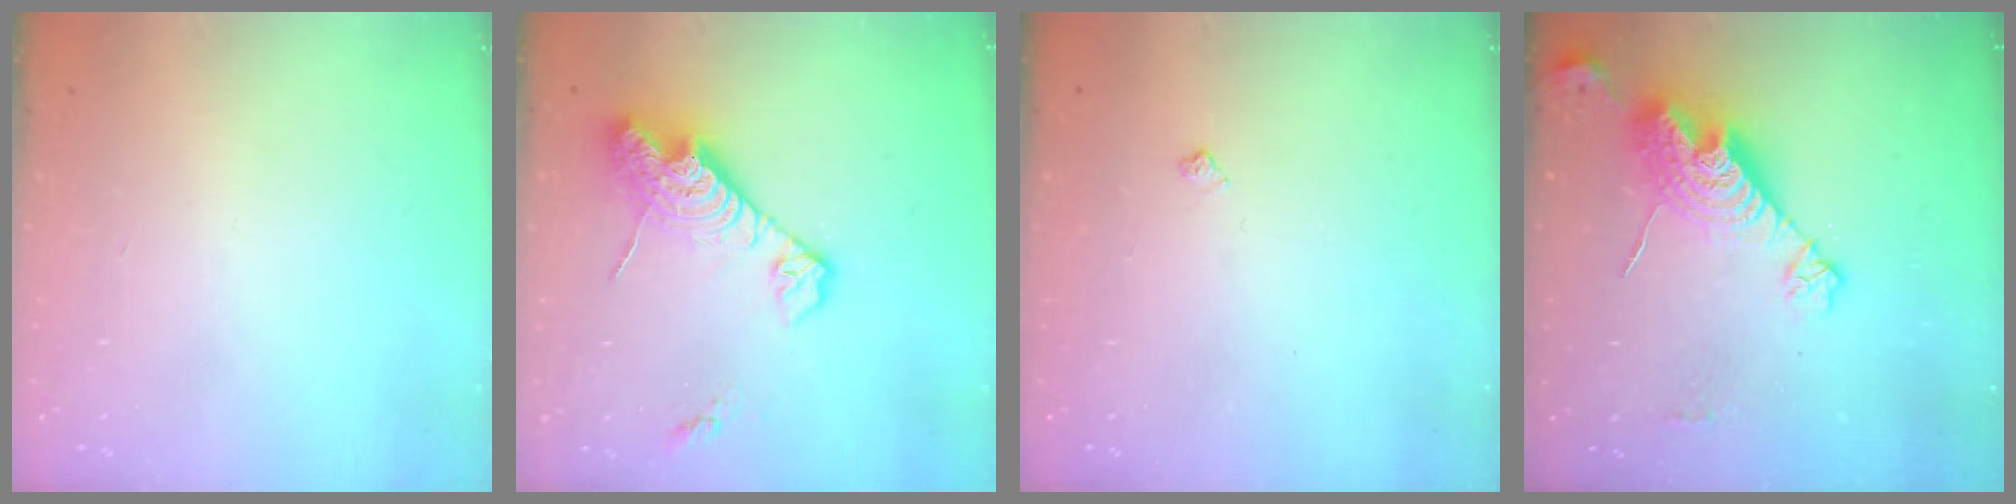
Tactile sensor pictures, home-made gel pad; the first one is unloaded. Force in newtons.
{"total": 14.2, "press": 14.2, "slide": 1.3}
{"total": 3.9, "press": 3.8, "slide": 0.5}
{"total": 15.9, "press": 15.8, "slide": 1.3}